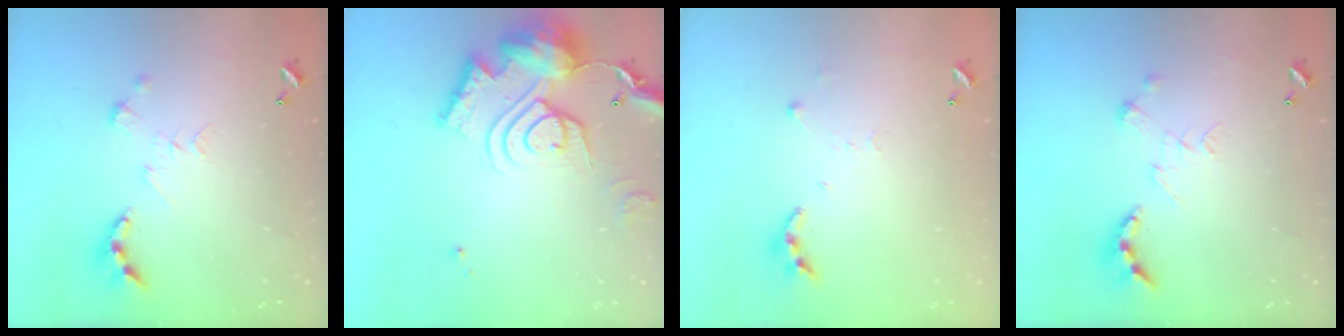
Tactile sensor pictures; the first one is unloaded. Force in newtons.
{"total": 21.9, "press": 21.7, "slide": 2.3}
{"total": 6.3, "press": 6.3, "slide": 0.6}
{"total": 0.8, "press": 0.8, "slide": 0.3}